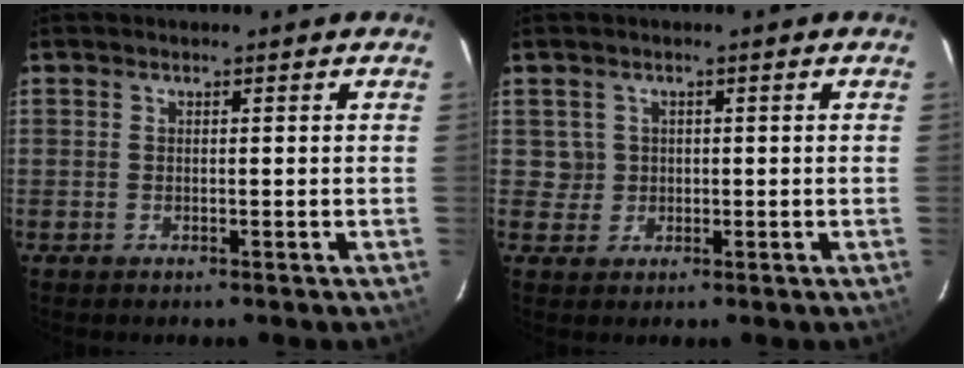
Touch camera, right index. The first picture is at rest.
{"total": 2.8, "force": [0.4, 2.8, 0.1], "torque": [0.010, 0.014, 0.010]}